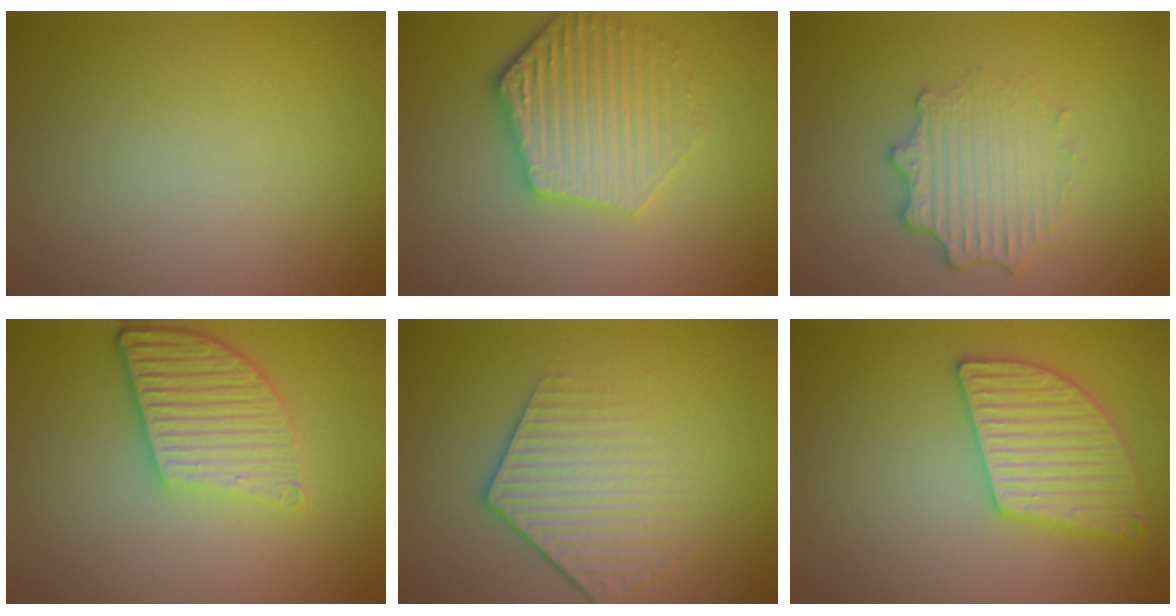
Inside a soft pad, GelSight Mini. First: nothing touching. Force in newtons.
{"total": 4.8, "press": 4.2, "slide": 2.4}
{"total": 3.5, "press": 2.8, "slide": 2.2}
{"total": 5.2, "press": 3.8, "slide": 3.6}
{"total": 4.4, "press": 3.1, "slide": 3.1}
{"total": 4.3, "press": 4.0, "slide": 1.5}